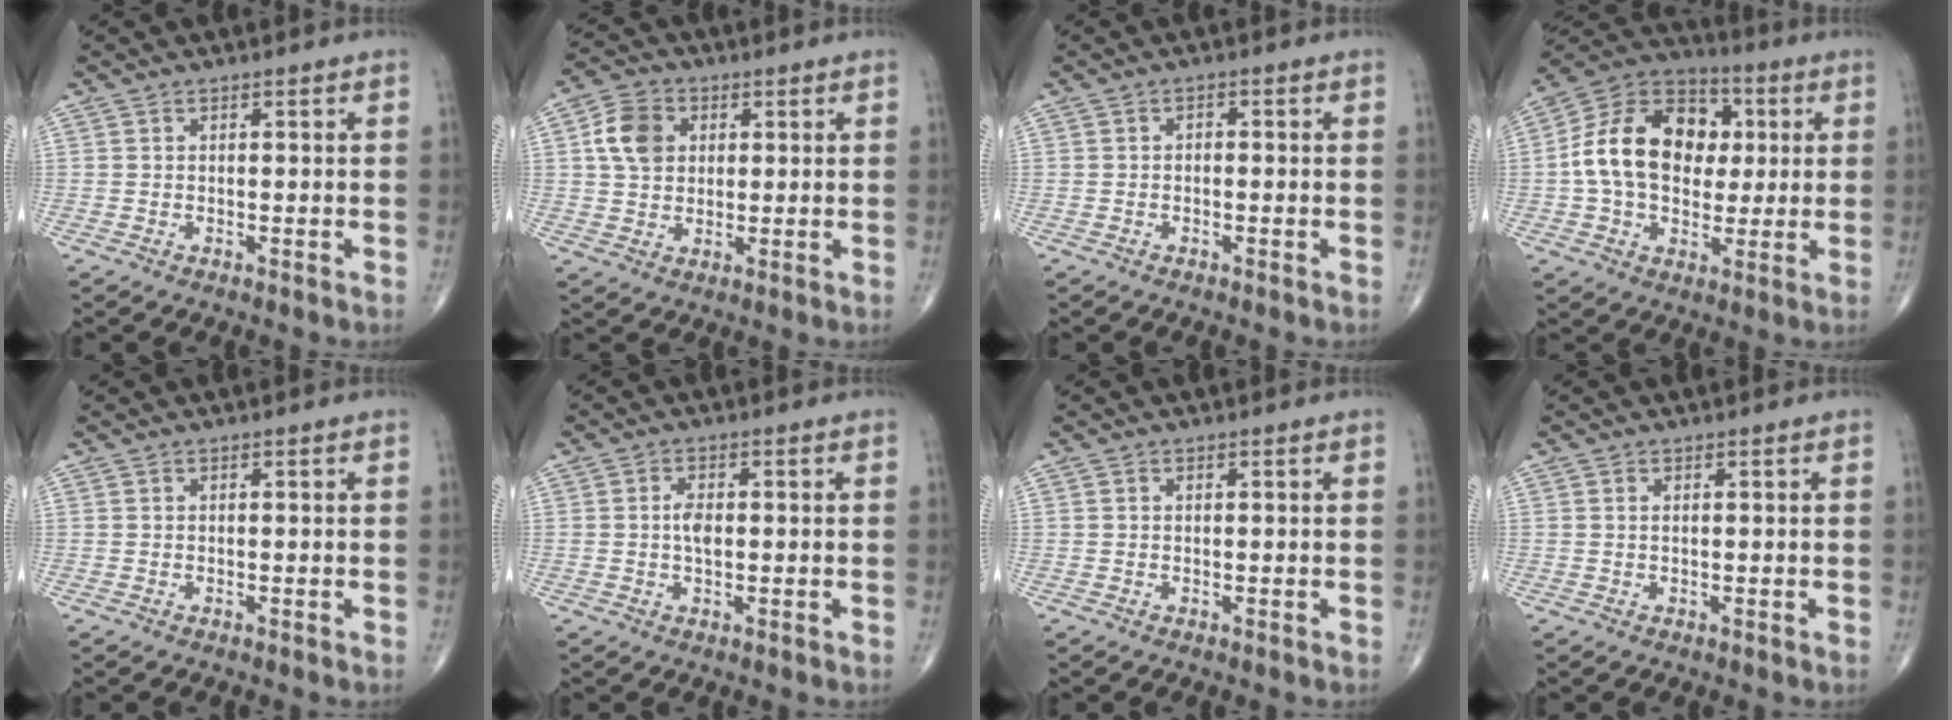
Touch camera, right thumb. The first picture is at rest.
{"total": 8.0, "force": [1.8, 6.2, 4.7], "torque": [-0.071, 0.004, 0.029]}
{"total": 0.9, "force": [-0.2, 0.6, 0.7], "torque": [-0.009, 0.006, -0.007]}
{"total": 19.2, "force": [1.8, 13.7, 13.3], "torque": [-0.201, 0.022, 0.023]}
{"total": 0.0}
{"total": 2.9, "force": [0.0, 1.5, 2.5], "torque": [-0.046, 0.001, -0.002]}
{"total": 0.0}
{"total": 0.6, "force": [0.2, 0.2, 0.5], "torque": [-0.016, 0.003, 0.005]}